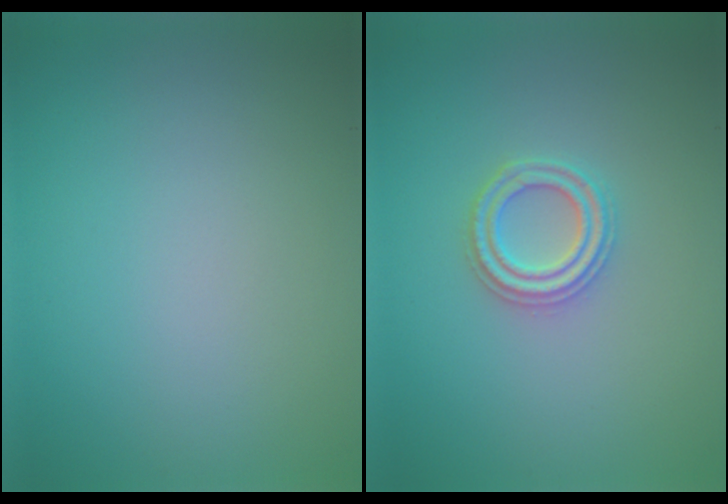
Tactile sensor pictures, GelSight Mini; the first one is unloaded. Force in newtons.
{"total": 2.7, "press": 2.6, "slide": 0.7}